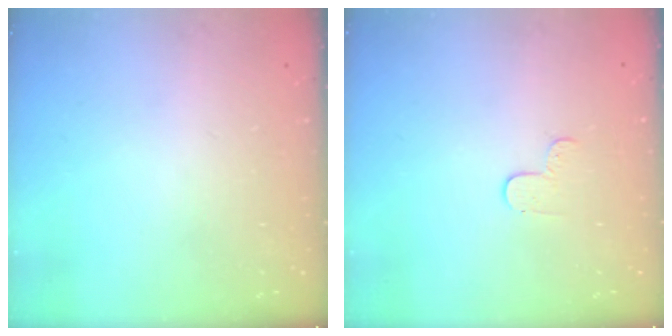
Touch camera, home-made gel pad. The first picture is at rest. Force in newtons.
{"total": 3.3, "press": 3.3, "slide": 0.4}